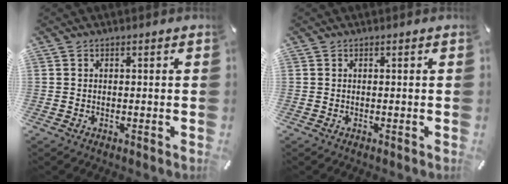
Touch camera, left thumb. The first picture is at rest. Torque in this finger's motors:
{"motor_torque": [0.01, 0.01, 0.00, 0.00, 0.00]}